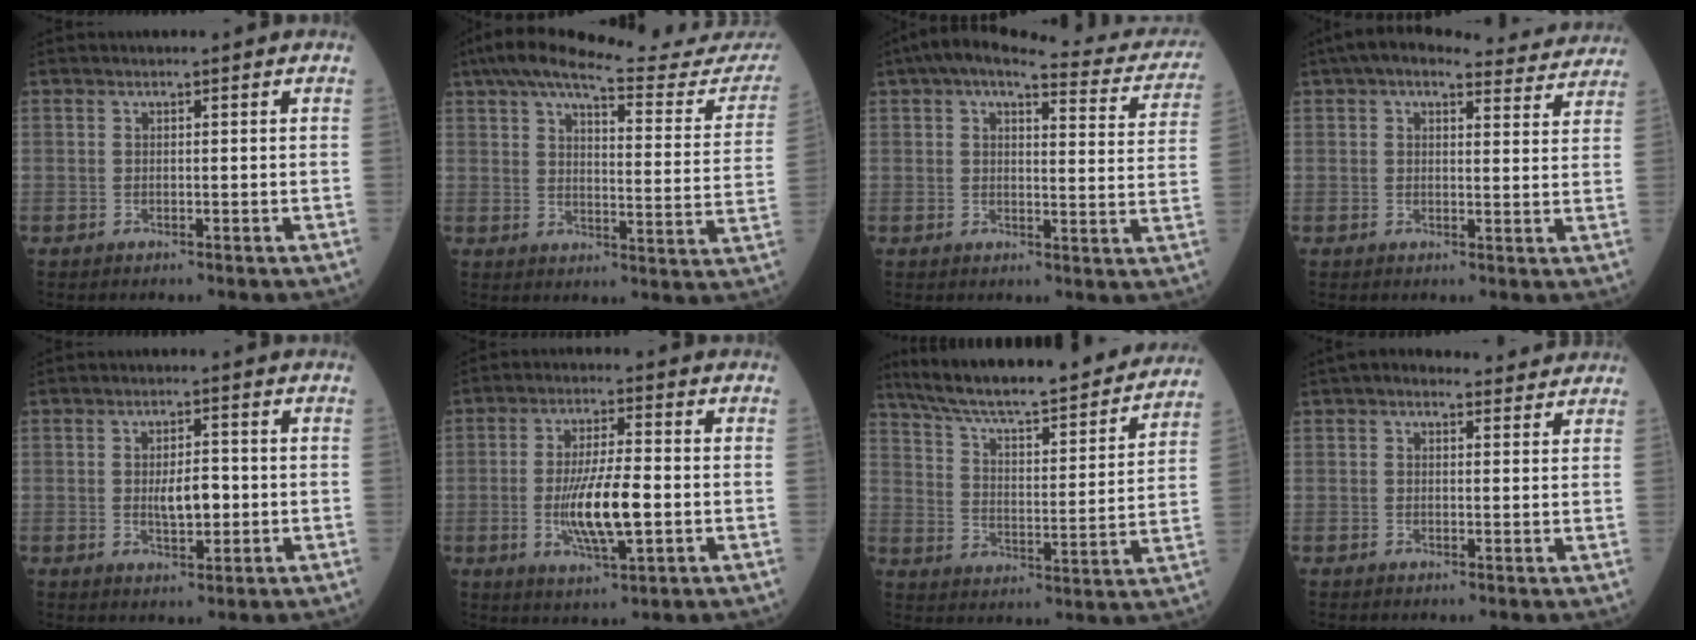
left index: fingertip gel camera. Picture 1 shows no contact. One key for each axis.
{"total": 24.6, "fx": 22.2, "fy": 2.4, "fz": 10.1, "tx": -0.151, "ty": -0.047, "tz": 0.273}
{"total": 18.3, "fx": 16.0, "fy": 4.0, "fz": 7.8, "tx": -0.091, "ty": 0.002, "tz": 0.179}
{"total": 13.4, "fx": 12.0, "fy": 3.8, "fz": 4.5, "tx": -0.041, "ty": 0.033, "tz": 0.136}
{"total": 4.6, "fx": -0.4, "fy": 1.8, "fz": 4.3, "tx": -0.075, "ty": -0.003, "tz": -0.004}
{"total": 9.7, "fx": -1.7, "fy": 1.8, "fz": 9.4, "tx": -0.184, "ty": -0.012, "tz": -0.030}
{"total": 26.4, "fx": 23.2, "fy": 3.7, "fz": 12.1, "tx": -0.194, "ty": -0.014, "tz": 0.321}
{"total": 5.2, "fx": 4.5, "fy": 1.9, "fz": 1.8, "tx": -0.023, "ty": 0.027, "tz": 0.056}